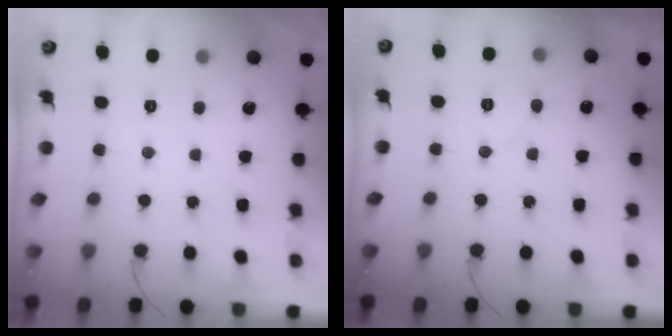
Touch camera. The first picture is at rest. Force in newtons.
{"total": 4.8, "press": 4.8, "slide": 0.6}